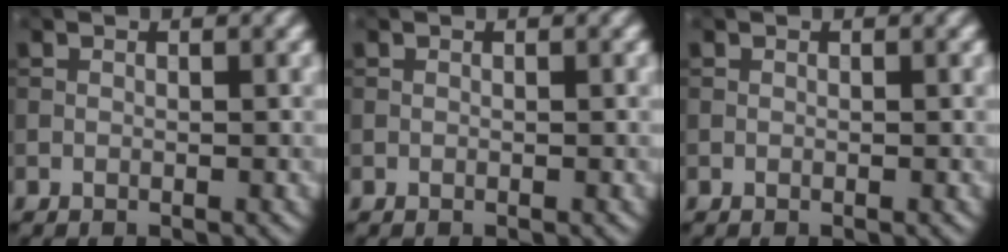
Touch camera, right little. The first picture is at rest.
{"total": 0.0}
{"total": 0.0}